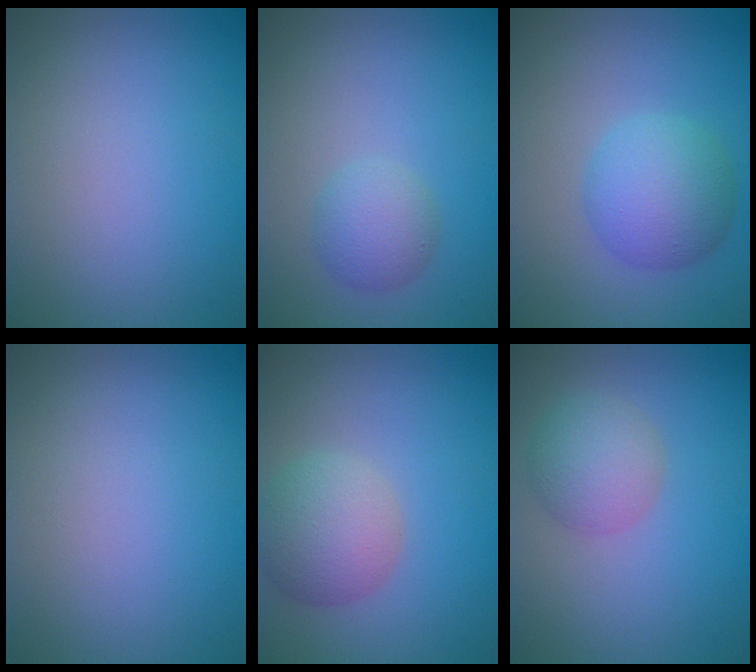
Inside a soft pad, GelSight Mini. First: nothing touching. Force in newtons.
{"total": 2.6, "press": 2.6, "slide": 0.1}
{"total": 4.9, "press": 4.9, "slide": 0.1}
{"total": 0.0}
{"total": 4.6, "press": 4.6, "slide": 0.2}
{"total": 3.4, "press": 3.4, "slide": 0.2}